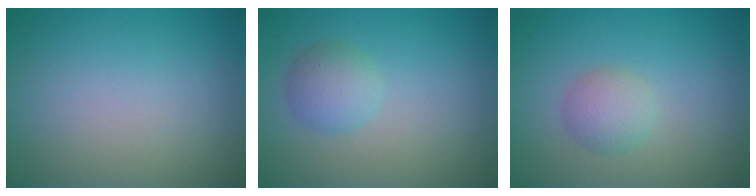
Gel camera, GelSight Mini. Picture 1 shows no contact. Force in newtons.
{"total": 2.5, "press": 2.5, "slide": 0.1}
{"total": 2.3, "press": 2.3, "slide": 0.1}